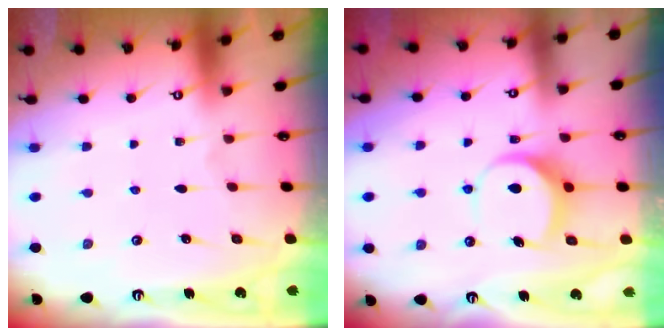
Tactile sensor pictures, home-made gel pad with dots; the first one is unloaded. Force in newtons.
{"total": 8.6, "press": 8.6, "slide": 0.5}